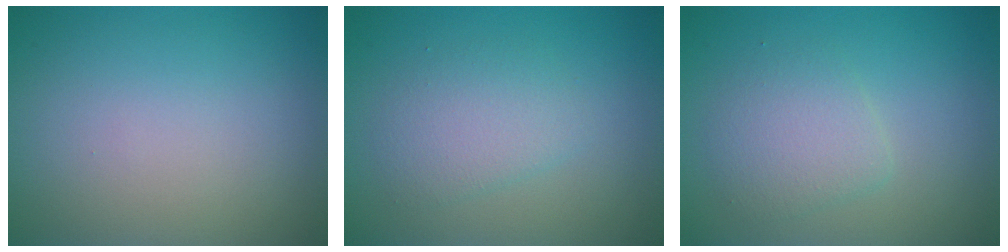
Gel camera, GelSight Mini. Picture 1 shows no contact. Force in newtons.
{"total": 2.7, "press": 2.7, "slide": 0.1}
{"total": 2.7, "press": 2.7, "slide": 0.1}